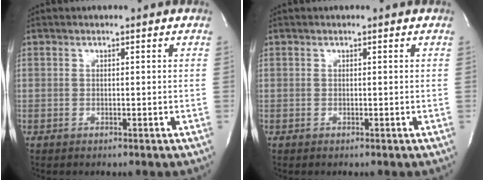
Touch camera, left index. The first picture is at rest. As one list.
[{"total": 0.0}]